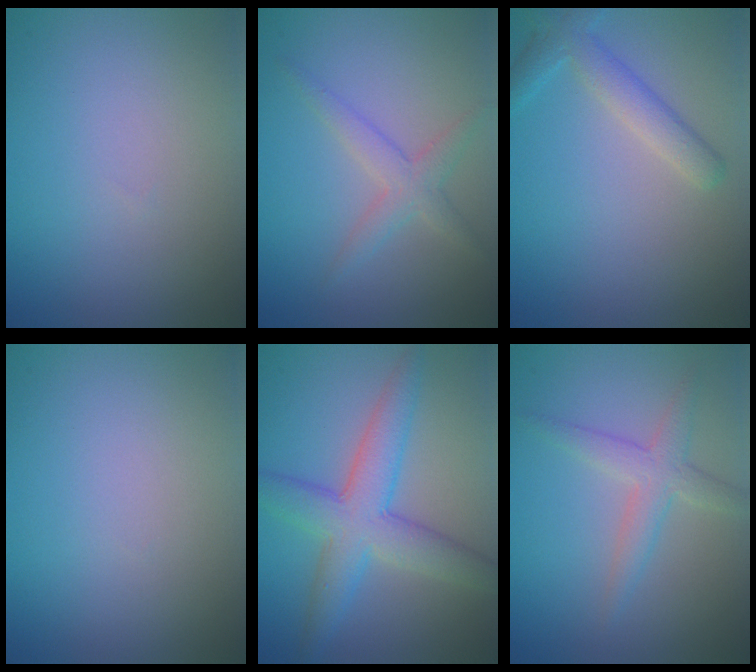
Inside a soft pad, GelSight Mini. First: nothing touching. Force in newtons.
{"total": 2.5, "press": 2.5, "slide": 0.1}
{"total": 2.1, "press": 2.1, "slide": 0.3}
{"total": 0.0}
{"total": 6.0, "press": 6.0, "slide": 0.1}
{"total": 2.7, "press": 2.7, "slide": 0.0}